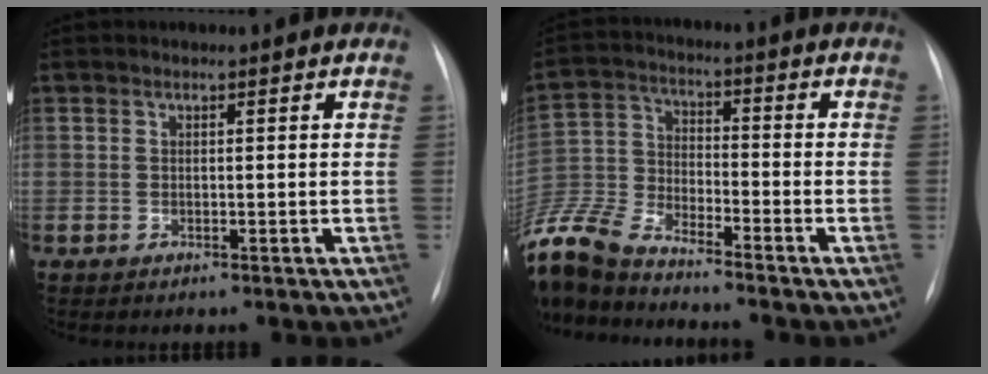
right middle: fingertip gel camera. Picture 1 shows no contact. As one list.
[{"total": 14.1, "force": [-13.0, 2.2, 5.1], "torque": [-0.117, -0.002, -0.257]}]